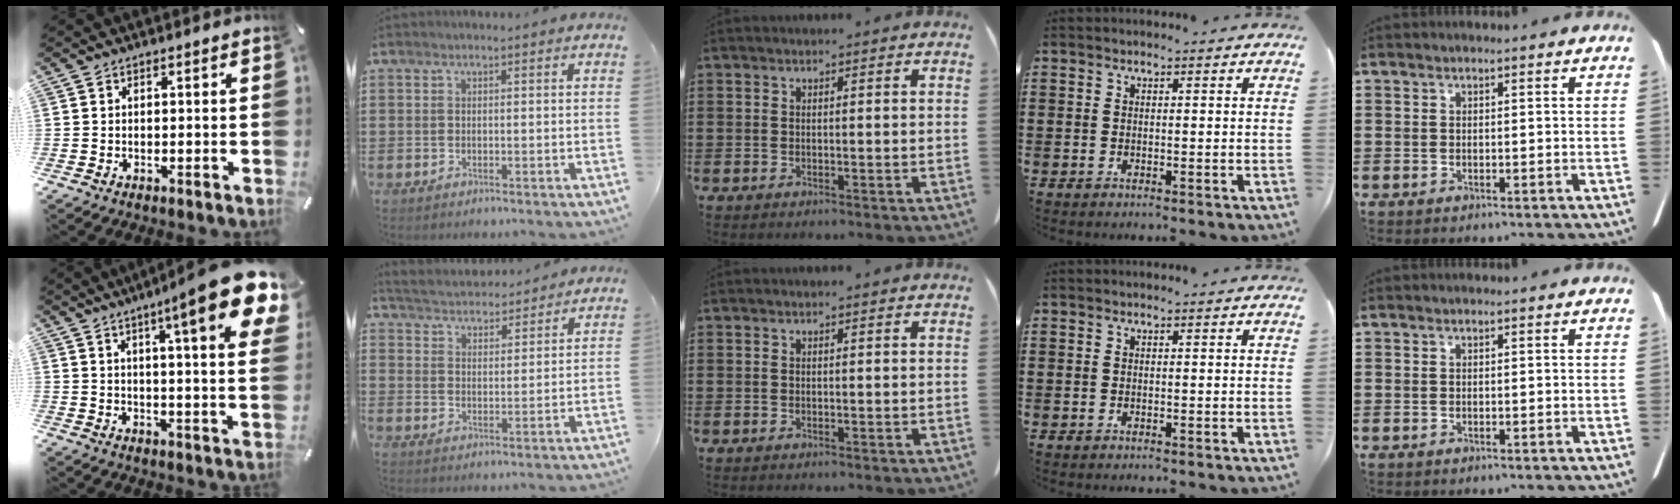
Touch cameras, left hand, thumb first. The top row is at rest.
{"thumb": {"total": 17.3, "force": [8.8, 2.1, 14.8], "torque": [-0.220, -0.049, 0.125]}, "index": {"total": 3.7, "force": [3.7, 0.4, -0.2], "torque": [-0.017, -0.024, 0.062]}}